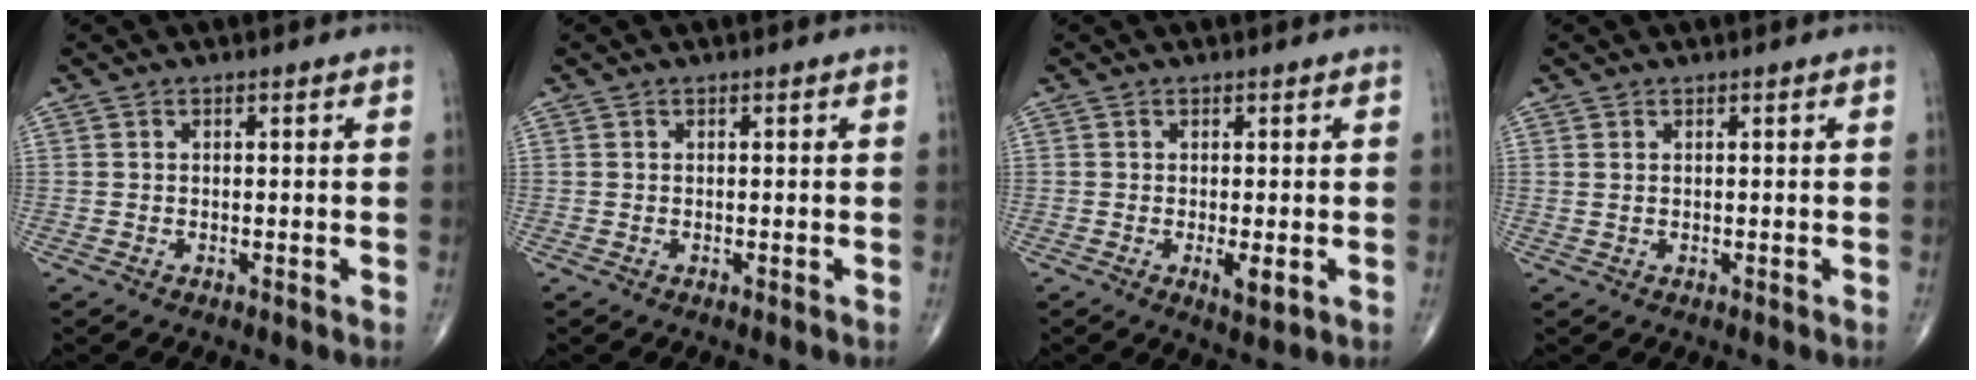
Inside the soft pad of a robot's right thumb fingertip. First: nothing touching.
{"total": 0.0}
{"total": 3.0, "force": [-0.7, 0.9, 2.8], "torque": [-0.045, -0.009, -0.009]}
{"total": 0.6, "force": [0.3, 0.3, 0.5], "torque": [-0.011, 0.005, 0.008]}